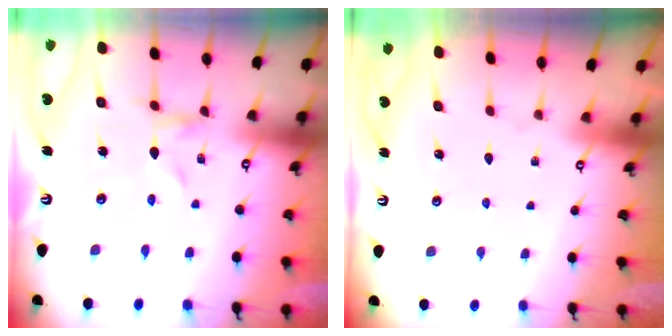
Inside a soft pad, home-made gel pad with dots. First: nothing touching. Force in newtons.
{"total": 1.6, "press": 1.6, "slide": 0.1}